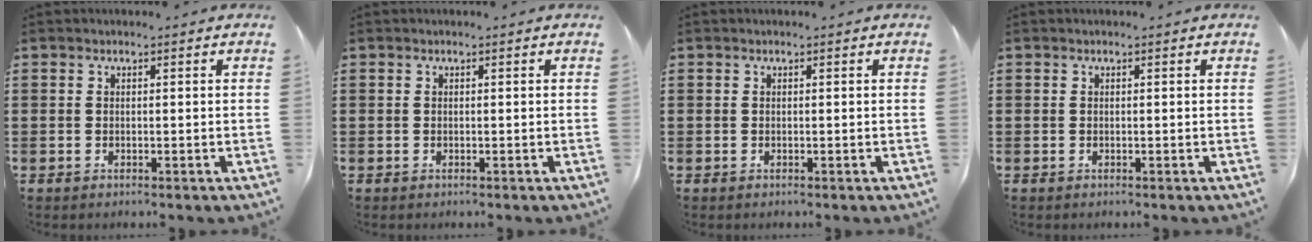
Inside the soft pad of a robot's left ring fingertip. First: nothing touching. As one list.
[{"total": 0.0}, {"total": 0.0}, {"total": 0.0}]